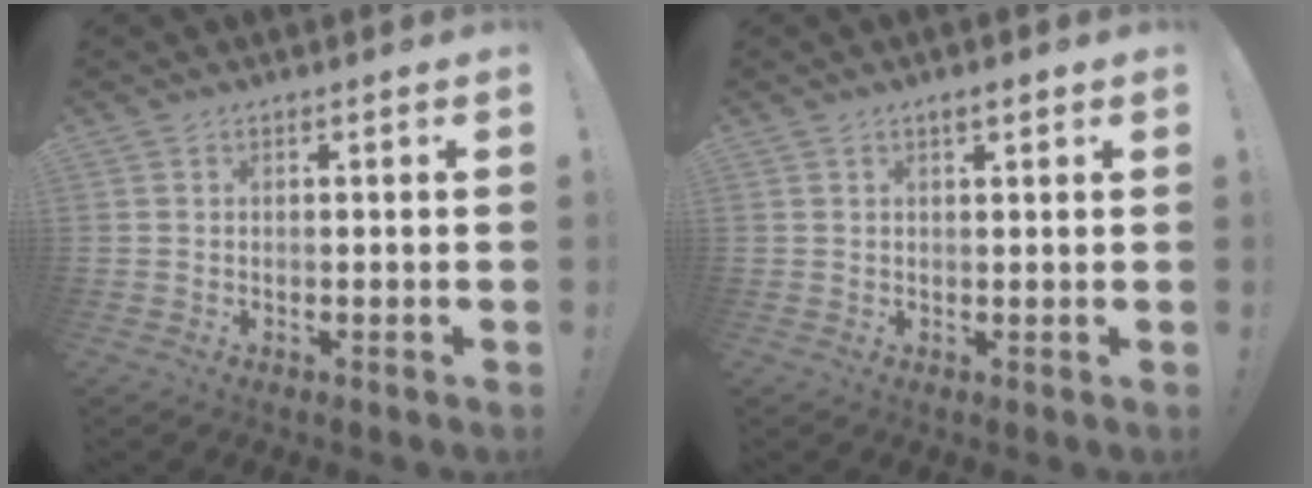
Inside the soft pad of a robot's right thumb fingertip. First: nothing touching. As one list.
[{"total": 2.2, "force": [1.4, 0.6, 1.6], "torque": [-0.020, -0.004, 0.021]}]